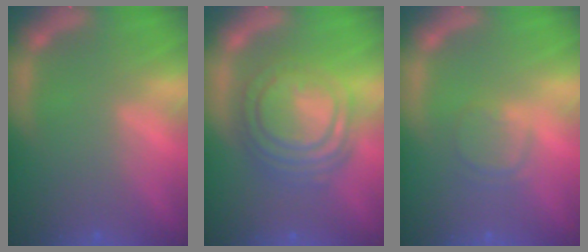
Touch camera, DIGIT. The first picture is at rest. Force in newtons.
{"total": 9.5}
{"total": 2.4}